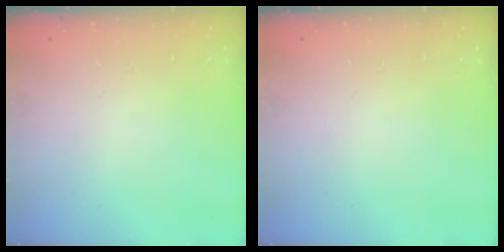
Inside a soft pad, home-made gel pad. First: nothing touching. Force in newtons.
{"total": 0.0}